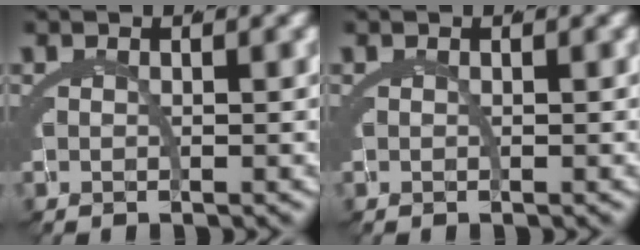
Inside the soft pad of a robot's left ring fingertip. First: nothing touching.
{"total": 0.0}